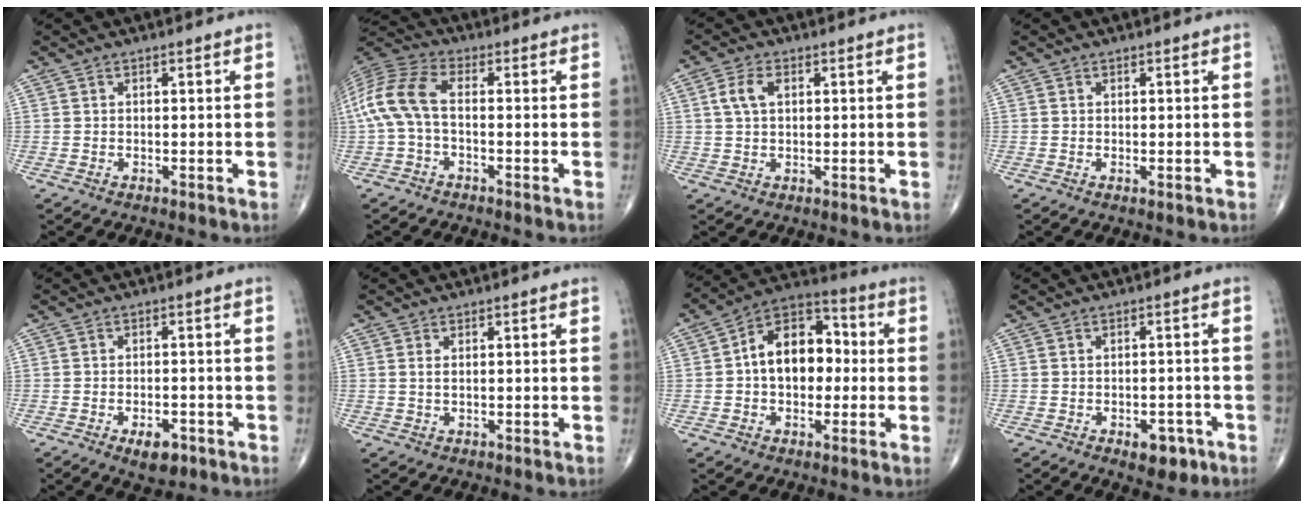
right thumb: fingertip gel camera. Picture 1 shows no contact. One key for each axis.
{"total": 10.1, "fx": -0.8, "fy": 5.0, "fz": 8.8, "tx": -0.204, "ty": 0.031, "tz": -0.024}
{"total": 4.4, "fx": 1.2, "fy": 2.6, "fz": 3.3, "tx": -0.071, "ty": 0.006, "tz": 0.022}
{"total": 0.5, "fx": -0.1, "fy": 0.1, "fz": 0.5, "tx": -0.009, "ty": -0.003, "tz": -0.002}
{"total": 4.8, "fx": -2.6, "fy": 2.3, "fz": 3.2, "tx": -0.039, "ty": 0.008, "tz": -0.035}
{"total": 1.0, "fx": 0.3, "fy": 0.4, "fz": 0.9, "tx": -0.021, "ty": 0.002, "tz": 0.007}
{"total": 13.9, "fx": 0.4, "fy": 9.2, "fz": 10.4, "tx": -0.129, "ty": 0.036, "tz": -0.006}
{"total": 5.1, "fx": -2.6, "fy": 2.8, "fz": 3.3, "tx": -0.022, "ty": 0.012, "tz": -0.029}